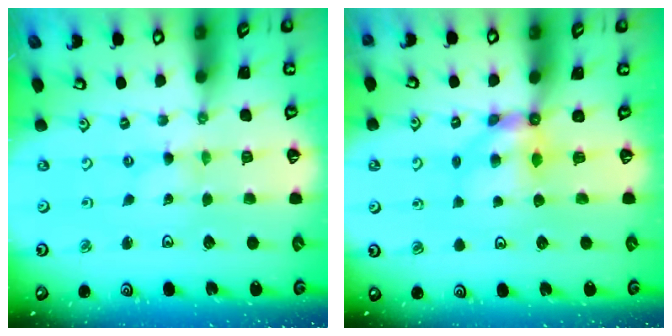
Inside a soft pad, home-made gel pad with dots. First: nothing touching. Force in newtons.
{"total": 7.3, "press": 7.2, "slide": 0.4}